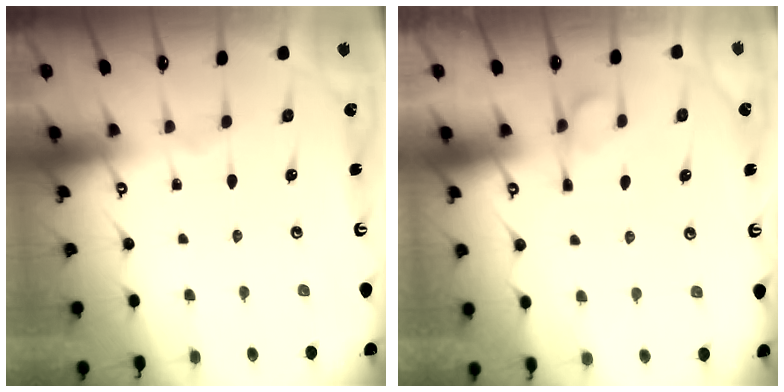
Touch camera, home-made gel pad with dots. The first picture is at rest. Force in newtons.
{"total": 1.8, "press": 1.3, "slide": 1.3}